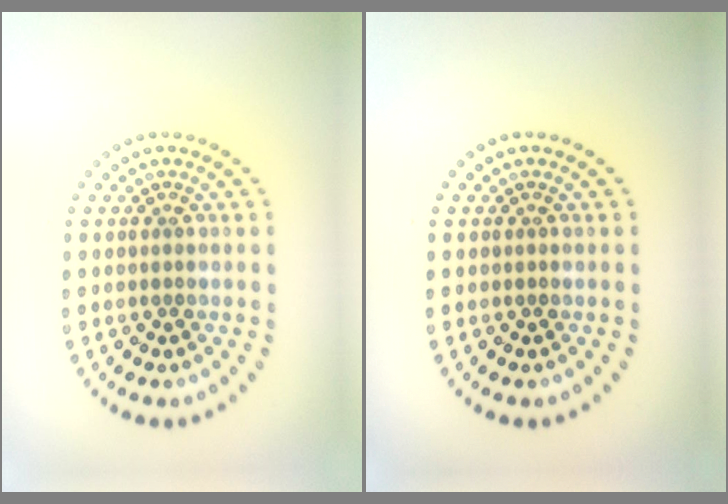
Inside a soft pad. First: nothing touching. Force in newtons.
{"total": 0.0}